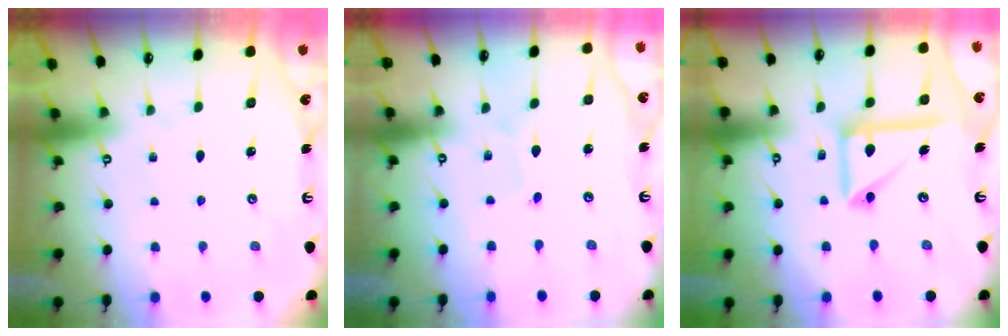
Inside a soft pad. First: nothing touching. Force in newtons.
{"total": 1.4, "press": 1.4, "slide": 0.1}
{"total": 13.8, "press": 13.7, "slide": 1.7}